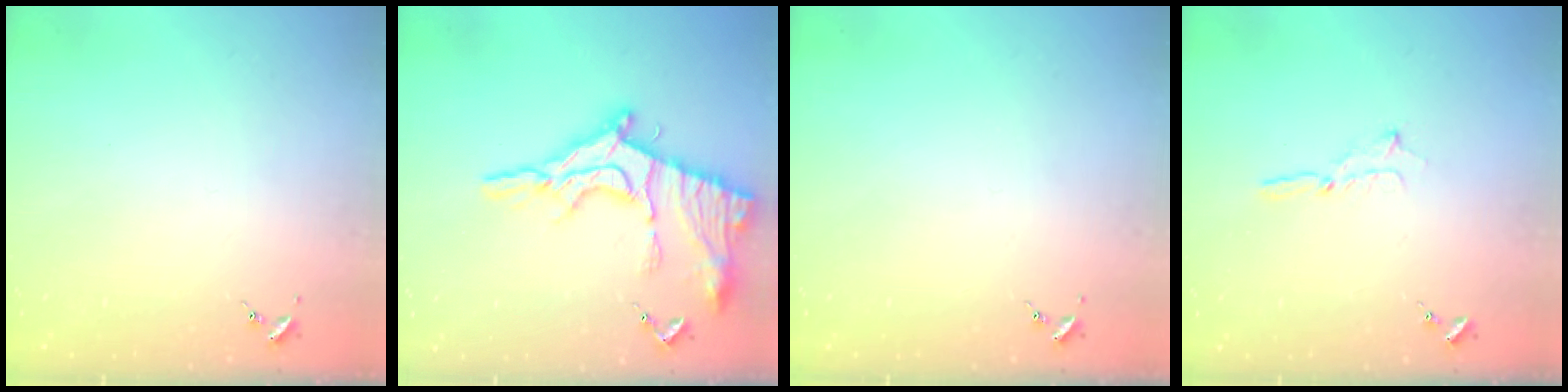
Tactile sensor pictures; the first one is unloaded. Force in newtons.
{"total": 20.7, "press": 20.6, "slide": 2.0}
{"total": 0.0}
{"total": 1.6, "press": 1.6, "slide": 0.1}